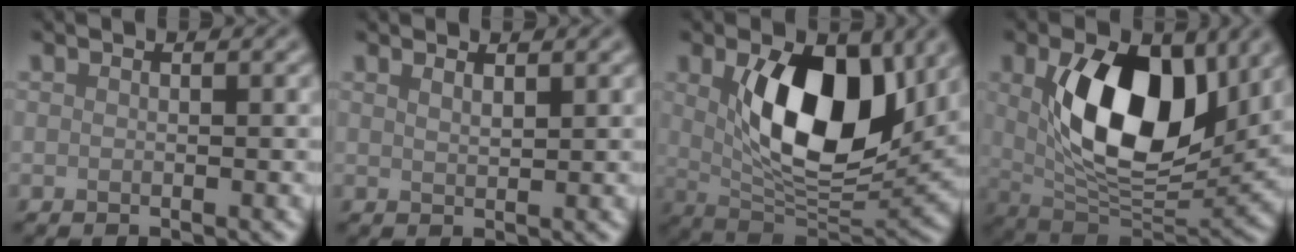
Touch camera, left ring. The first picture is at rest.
{"total": 0.8, "force": [0.8, 0.0, 0.2], "torque": [-0.006, 0.001, 0.018]}
{"total": 10.4, "force": [2.2, 5.4, 8.6], "torque": [-0.147, -0.012, 0.047]}
{"total": 11.5, "force": [2.4, 6.4, 9.2], "torque": [-0.169, -0.011, 0.050]}